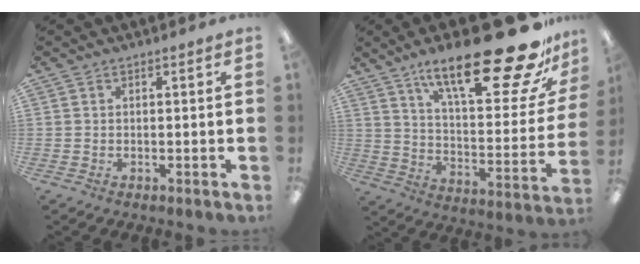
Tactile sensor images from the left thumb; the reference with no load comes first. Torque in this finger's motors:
{"motor_torque": [0.87, 0.46, 1.66, -1.11, 0.15]}